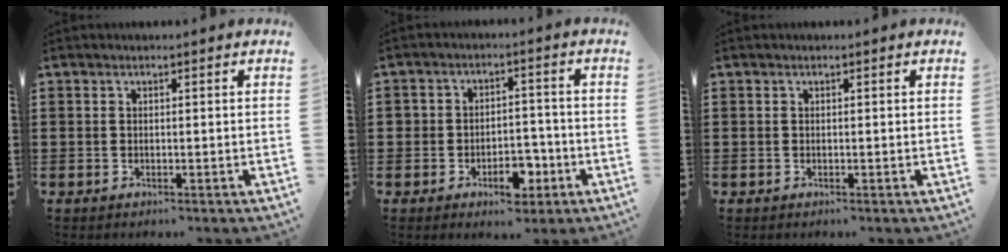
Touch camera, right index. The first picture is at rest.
{"total": 6.2, "force": [-2.9, 3.9, 4.0], "torque": [-0.055, 0.013, -0.052]}
{"total": 0.0}